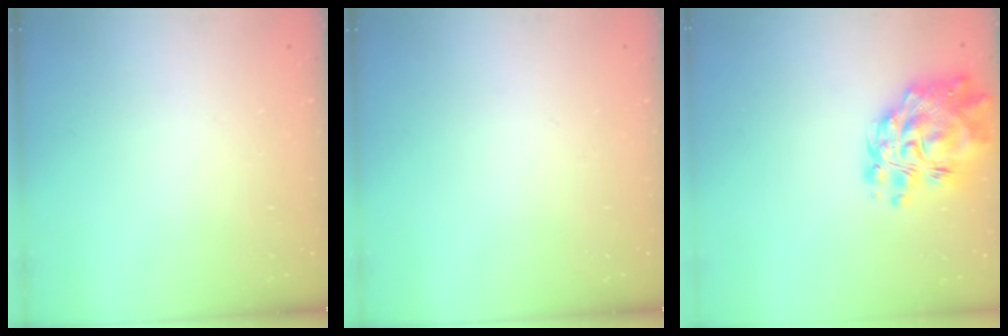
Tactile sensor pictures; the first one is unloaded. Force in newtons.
{"total": 0.0}
{"total": 14.5, "press": 13.6, "slide": 4.9}